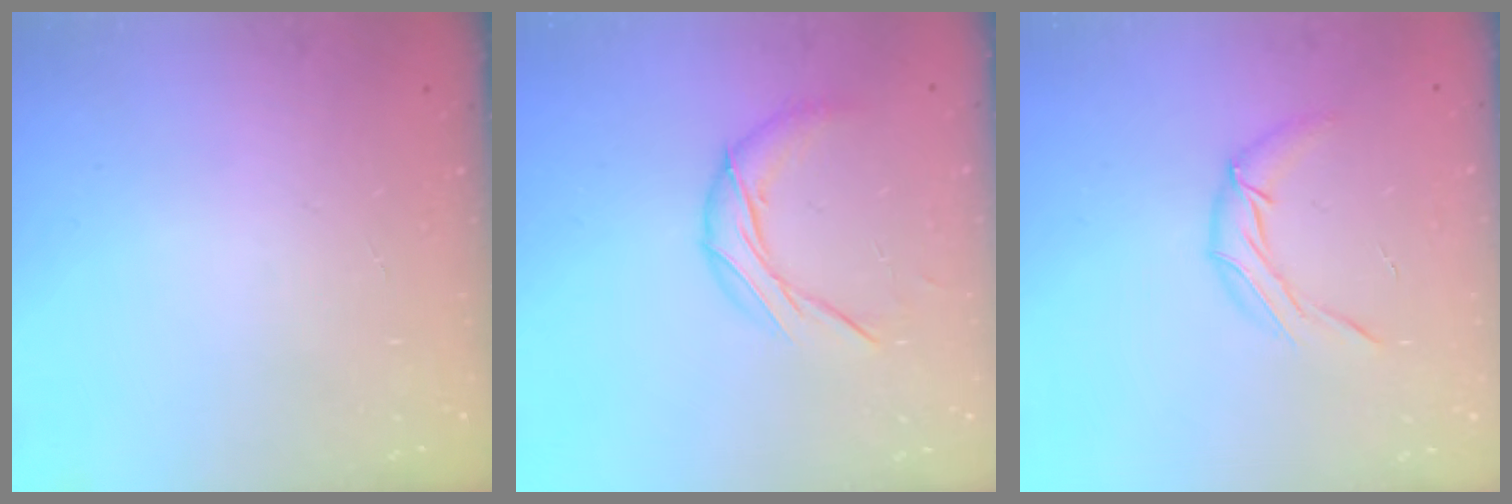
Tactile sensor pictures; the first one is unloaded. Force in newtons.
{"total": 9.2, "press": 9.2, "slide": 0.4}
{"total": 8.2, "press": 8.2, "slide": 0.8}